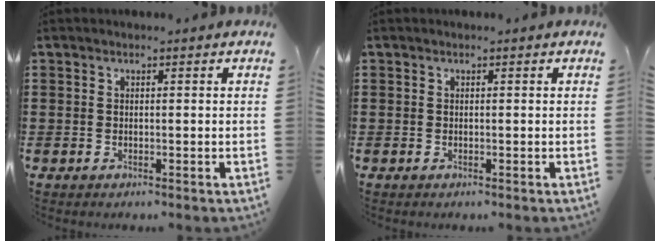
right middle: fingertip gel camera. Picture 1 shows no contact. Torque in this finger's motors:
{"motor_torque": [-0.10, -0.42, 0.05, 0.02]}